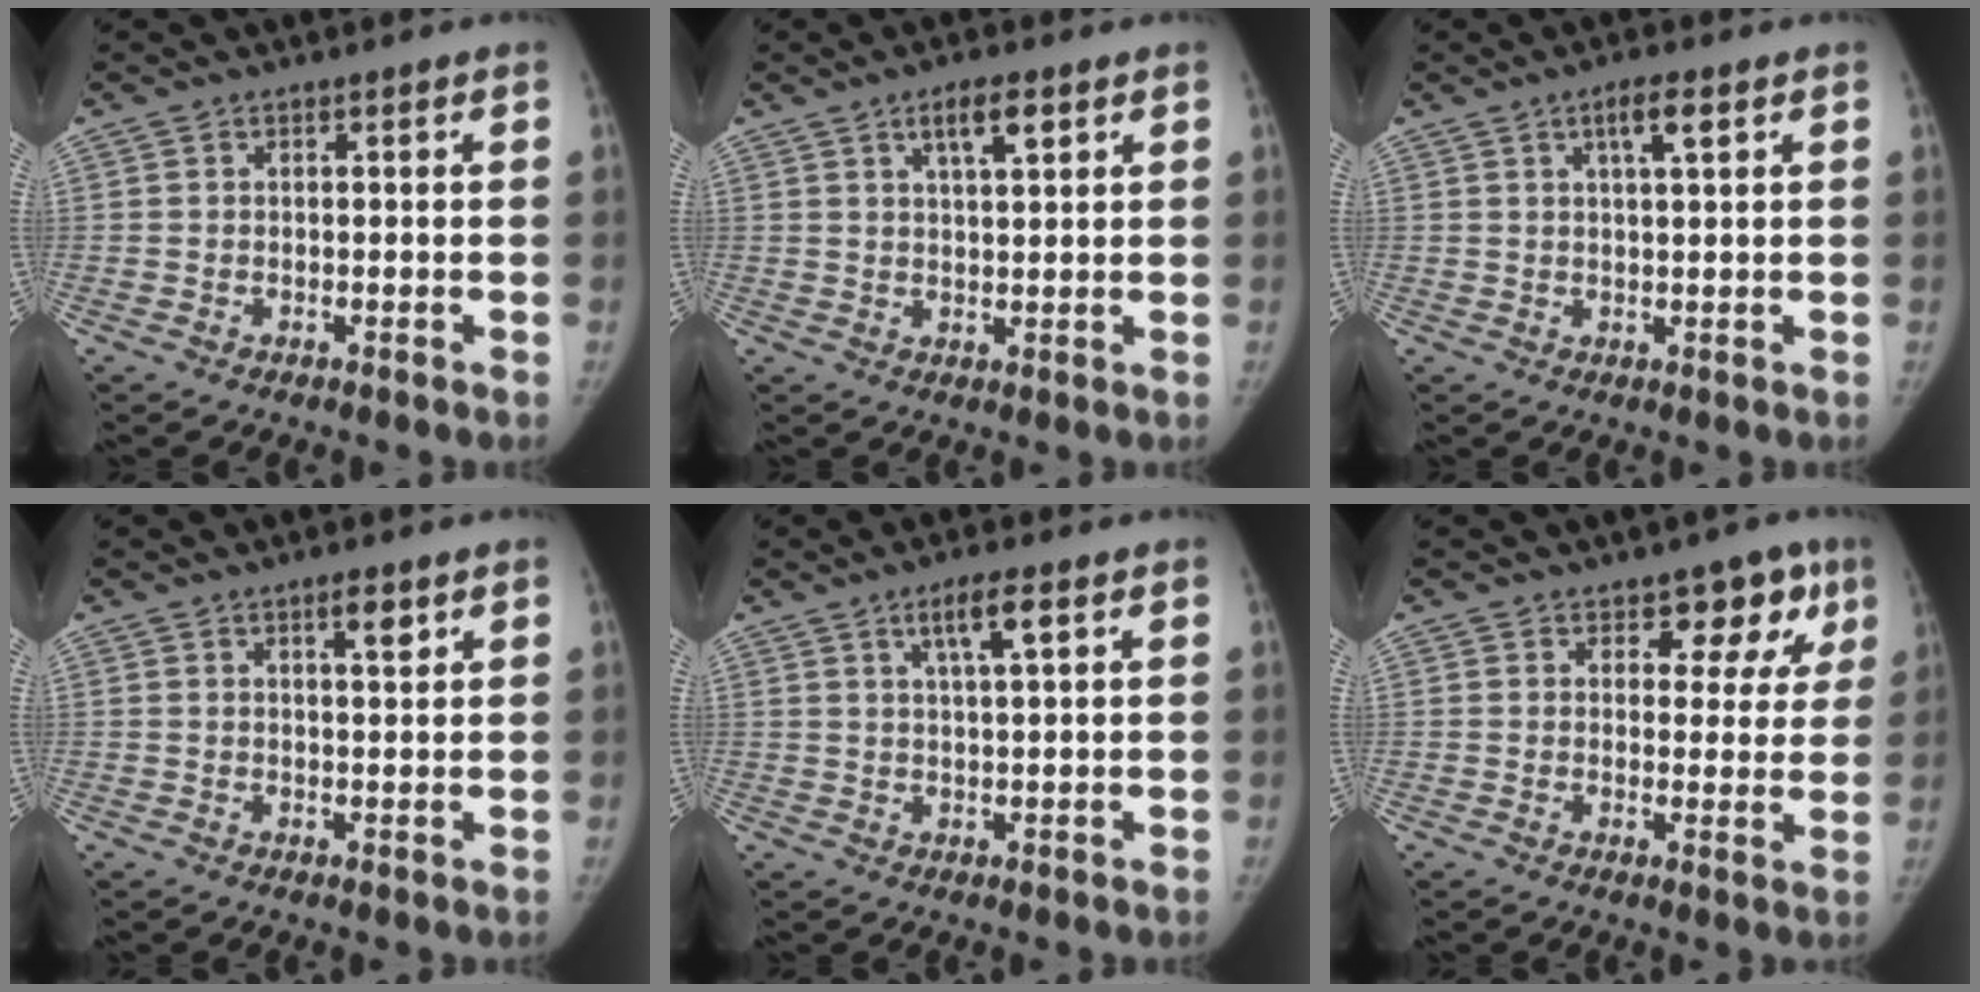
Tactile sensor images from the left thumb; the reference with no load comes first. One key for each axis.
{"total": 5.2, "fx": 2.7, "fy": 1.6, "fz": 4.1, "tx": -0.062, "ty": -0.009, "tz": 0.046}
{"total": 4.0, "fx": 1.9, "fy": 0.8, "fz": 3.4, "tx": -0.060, "ty": -0.001, "tz": 0.034}
{"total": 2.9, "fx": 1.6, "fy": 0.8, "fz": 2.3, "tx": -0.029, "ty": -0.009, "tz": 0.026}
{"total": 5.1, "fx": 2.4, "fy": 0.8, "fz": 4.4, "tx": -0.079, "ty": -0.004, "tz": 0.045}
{"total": 7.8, "fx": 4.4, "fy": 5.0, "fz": 4.1, "tx": 0.001, "ty": -0.014, "tz": 0.051}